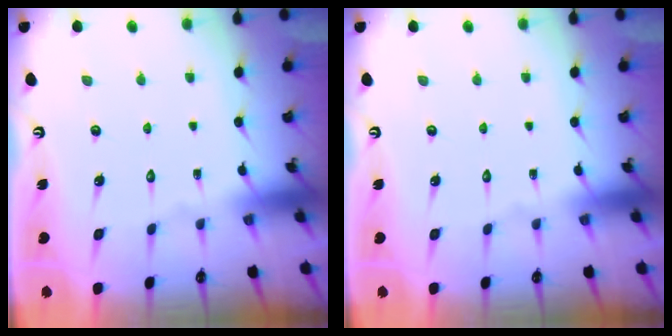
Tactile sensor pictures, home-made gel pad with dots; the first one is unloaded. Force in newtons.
{"total": 0.0}